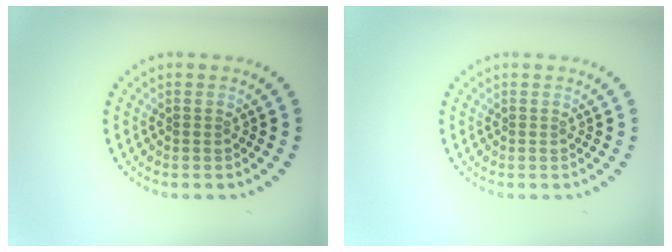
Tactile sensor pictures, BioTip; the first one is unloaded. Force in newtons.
{"total": 0.0}